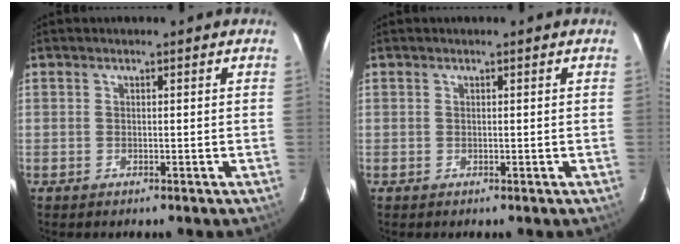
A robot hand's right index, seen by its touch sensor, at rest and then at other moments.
{"total": 0.0}